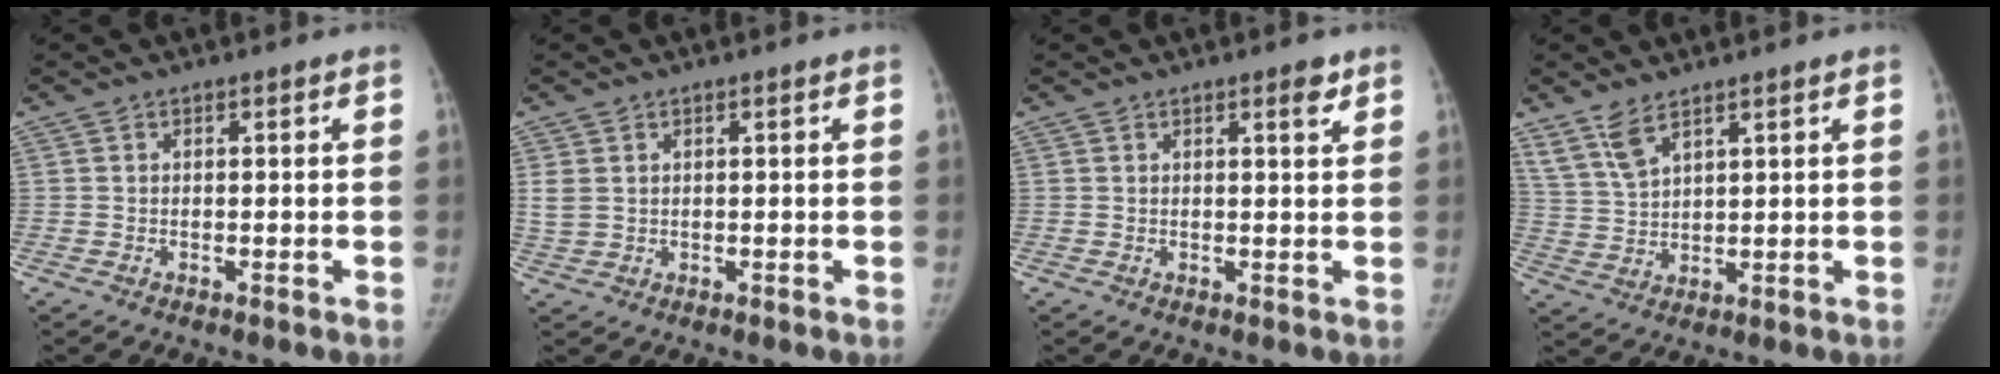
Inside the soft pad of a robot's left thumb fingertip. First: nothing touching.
{"total": 2.7, "force": [0.8, 2.1, 1.5], "torque": [-0.041, 0.001, 0.022]}
{"total": 2.1, "force": [1.3, 0.5, 1.6], "torque": [-0.017, -0.008, 0.018]}
{"total": 5.3, "force": [4.0, 1.7, 3.1], "torque": [-0.063, -0.016, 0.088]}